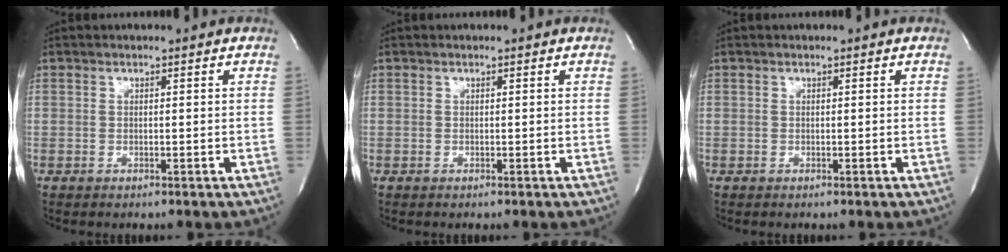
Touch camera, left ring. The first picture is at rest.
{"total": 0.0}
{"total": 0.0}